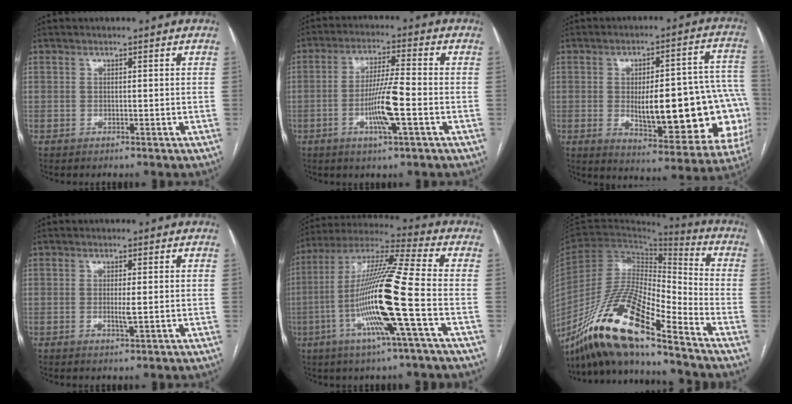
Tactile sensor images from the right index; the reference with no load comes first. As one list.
[{"total": 8.5, "force": [-2.5, 0.1, 8.2], "torque": [-0.155, -0.003, -0.048]}, {"total": 23.9, "force": [-3.2, 6.9, 22.6], "torque": [-0.222, 0.029, -0.015]}, {"total": 2.0, "force": [-0.1, 0.1, 2.0], "torque": [-0.037, -0.002, 0.001]}, {"total": 18.1, "force": [-4.6, -0.9, 17.5], "torque": [-0.343, -0.007, -0.098]}, {"total": 19.8, "force": [-14.7, 2.1, 13.1], "torque": [-0.264, -0.027, -0.278]}]